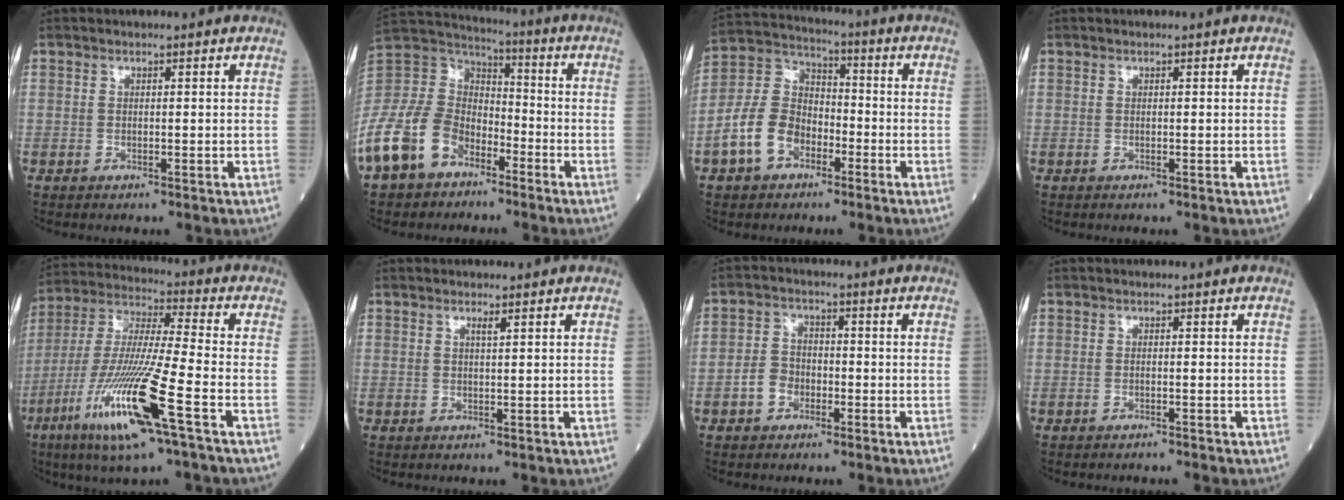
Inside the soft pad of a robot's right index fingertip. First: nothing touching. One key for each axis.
{"total": 21.7, "fx": -12.4, "fy": 14.4, "fz": 10.6, "tx": -0.305, "ty": 0.021, "tz": -0.234}
{"total": 10.1, "fx": -4.5, "fy": 6.9, "fz": 5.9, "tx": -0.144, "ty": 0.025, "tz": -0.086}
{"total": 0.0}
{"total": 17.9, "fx": -7.9, "fy": 0.5, "fz": 16.0, "tx": -0.345, "ty": -0.032, "tz": -0.151}
{"total": 0.9, "fx": 0.5, "fy": -0.2, "fz": 0.7, "tx": -0.018, "ty": -0.004, "tz": 0.011}
{"total": 4.1, "fx": -1.8, "fy": 3.1, "fz": 1.9, "tx": -0.039, "ty": 0.013, "tz": -0.035}
{"total": 0.7, "fx": -0.7, "fy": 0.0, "fz": 0.2, "tx": -0.008, "ty": -0.001, "tz": -0.011}